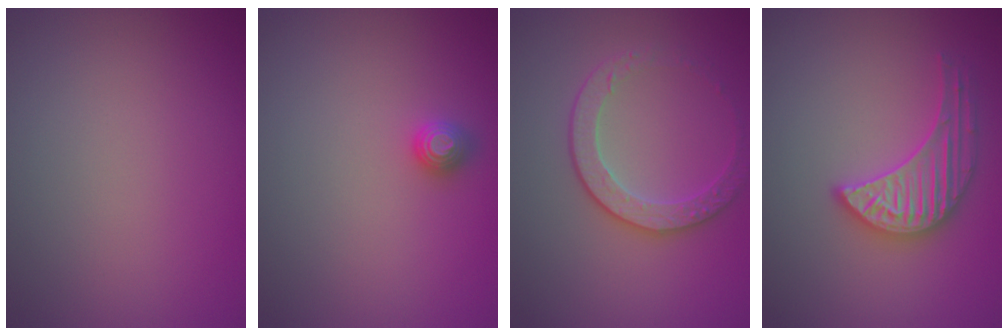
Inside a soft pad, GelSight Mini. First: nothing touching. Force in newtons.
{"total": 1.1, "press": 1.1, "slide": 0.2}
{"total": 2.8, "press": 2.4, "slide": 1.4}
{"total": 3.6, "press": 3.6, "slide": 0.4}